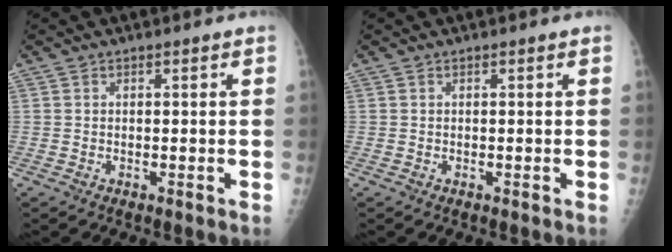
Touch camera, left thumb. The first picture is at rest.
{"total": 0.0}